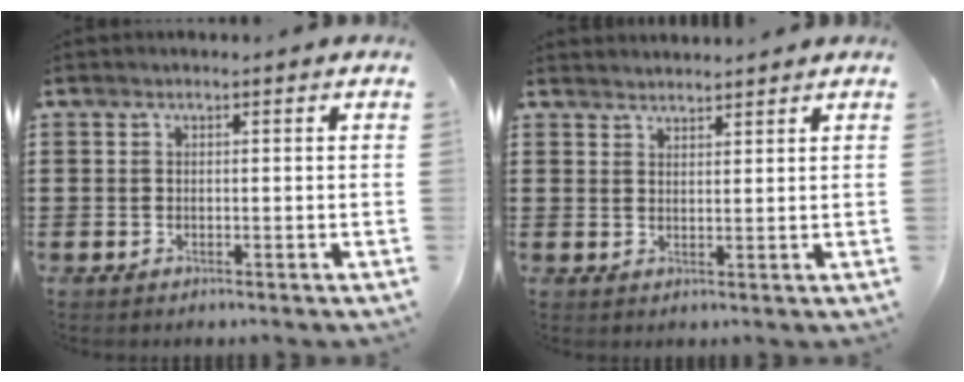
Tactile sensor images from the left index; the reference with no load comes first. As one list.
[{"total": 2.0, "force": [1.9, 0.1, -0.4], "torque": [0.002, -0.001, 0.039]}]